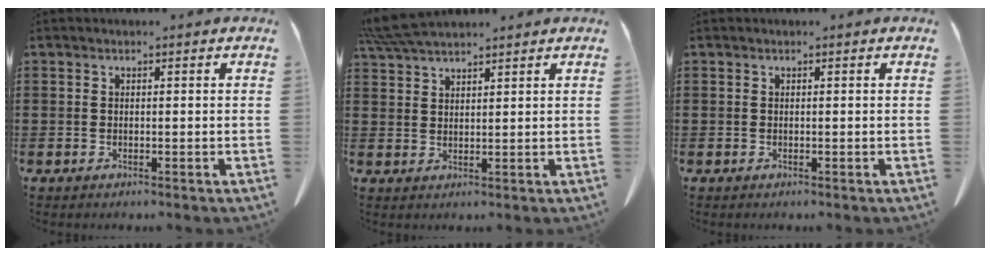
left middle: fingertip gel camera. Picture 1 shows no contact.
{"total": 5.3, "force": [4.8, 0.8, 2.2], "torque": [-0.057, -0.008, 0.091]}
{"total": 0.0}